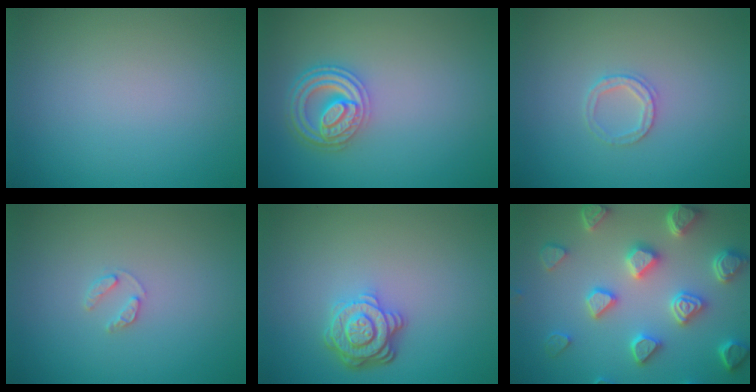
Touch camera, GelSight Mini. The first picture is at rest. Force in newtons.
{"total": 4.5, "press": 4.0, "slide": 2.1}
{"total": 1.6, "press": 1.6, "slide": 0.2}
{"total": 1.1, "press": 1.1, "slide": 0.2}
{"total": 4.0, "press": 3.2, "slide": 2.4}
{"total": 6.4, "press": 5.5, "slide": 3.3}